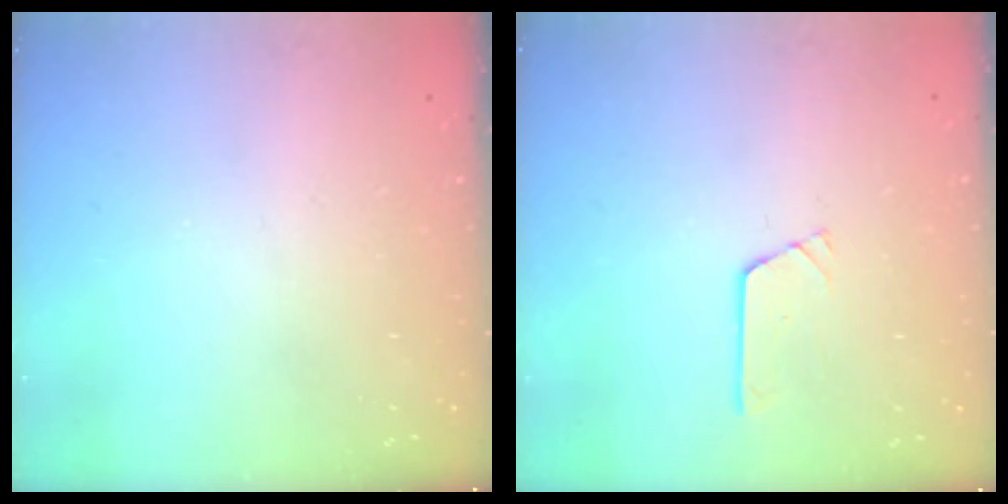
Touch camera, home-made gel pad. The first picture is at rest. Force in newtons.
{"total": 2.6, "press": 2.6, "slide": 0.2}